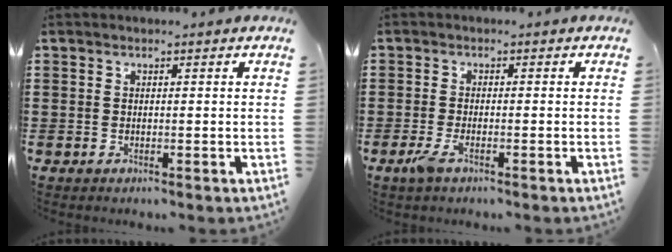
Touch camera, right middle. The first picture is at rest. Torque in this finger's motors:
{"motor_torque": [0.68, -0.33, 0.03, 0.05]}